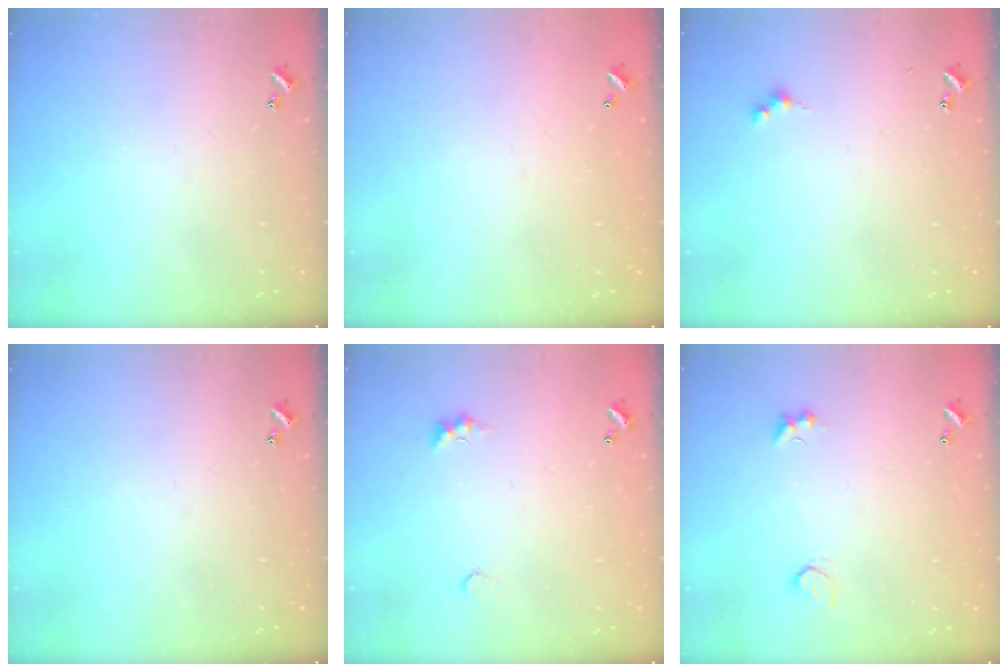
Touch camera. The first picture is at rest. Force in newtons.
{"total": 2.9, "press": 2.9, "slide": 0.1}
{"total": 2.7, "press": 2.6, "slide": 0.5}
{"total": 0.0}
{"total": 2.0, "press": 2.0, "slide": 0.5}
{"total": 2.8, "press": 2.6, "slide": 1.0}